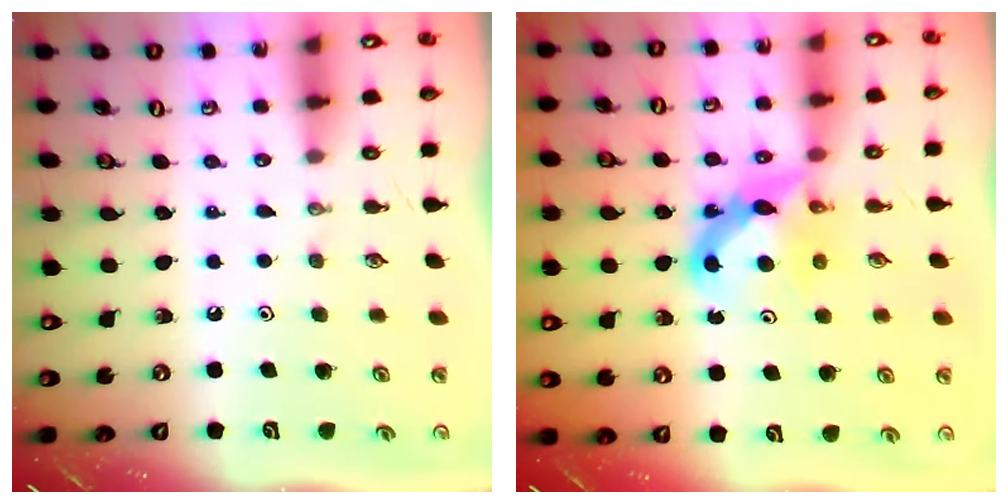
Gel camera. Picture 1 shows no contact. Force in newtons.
{"total": 7.4, "press": 7.4, "slide": 0.6}